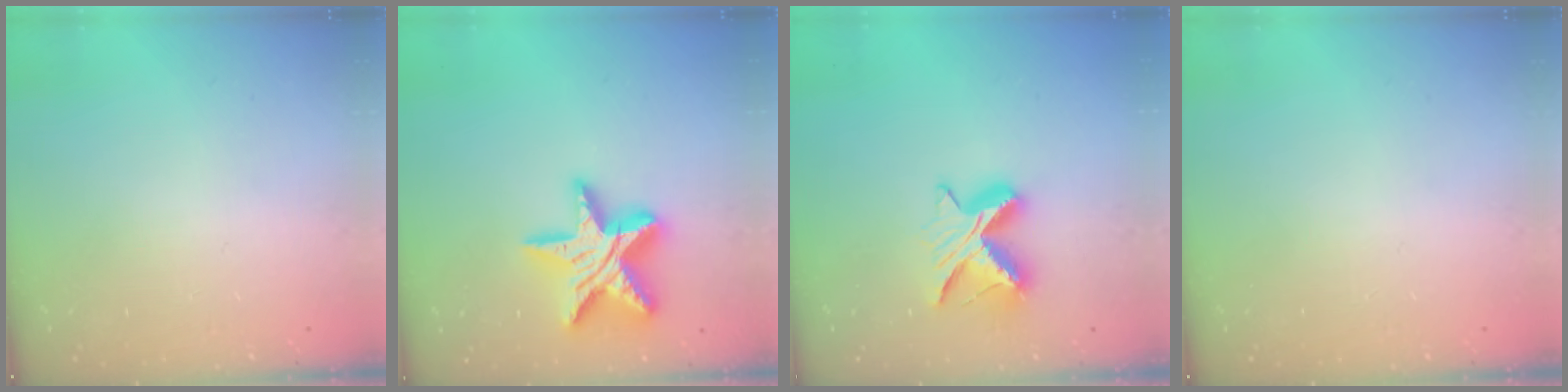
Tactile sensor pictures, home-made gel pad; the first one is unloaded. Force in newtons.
{"total": 20.7, "press": 20.7, "slide": 1.6}
{"total": 9.6, "press": 9.6, "slide": 0.6}
{"total": 0.0}